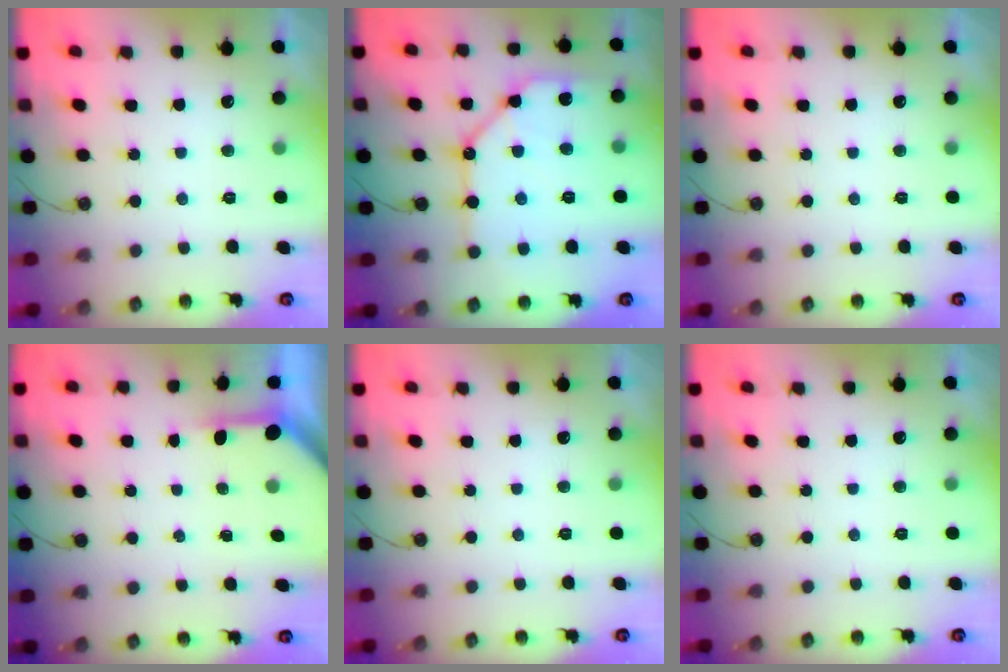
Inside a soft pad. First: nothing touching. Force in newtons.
{"total": 14.9, "press": 14.8, "slide": 1.3}
{"total": 0.0}
{"total": 3.3, "press": 3.3, "slide": 0.4}
{"total": 0.0}
{"total": 0.0}